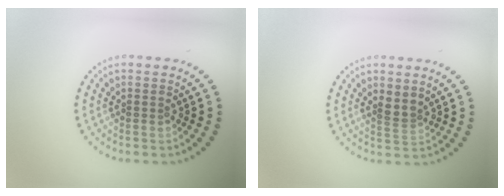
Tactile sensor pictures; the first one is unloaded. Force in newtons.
{"total": 1.8, "press": 1.3, "slide": 1.2}